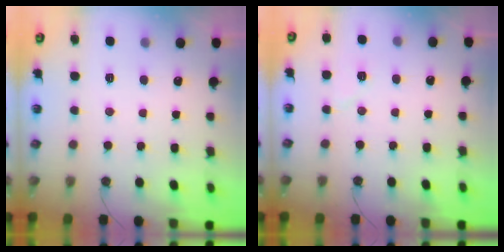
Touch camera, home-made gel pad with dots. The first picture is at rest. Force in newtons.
{"total": 6.8, "press": 4.3, "slide": 5.2}